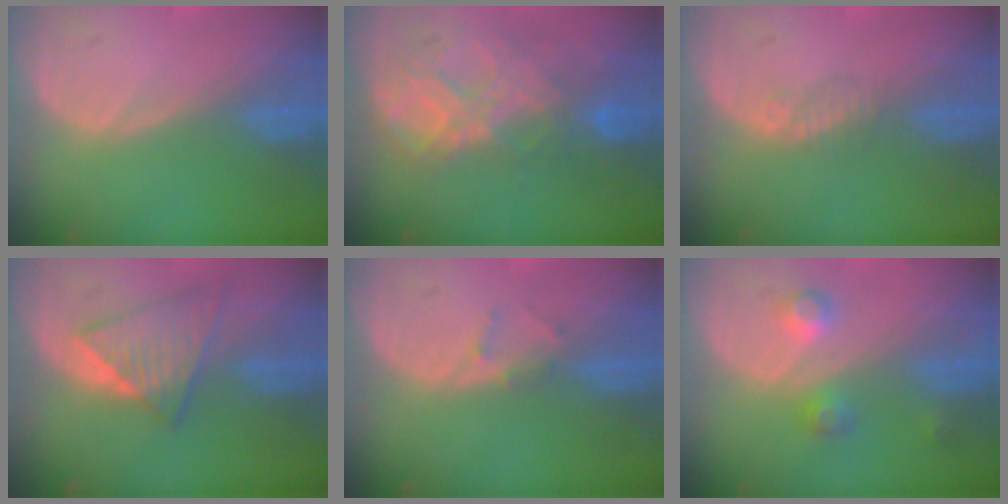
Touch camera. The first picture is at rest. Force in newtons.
{"total": 8.8, "press": 7.6, "slide": 4.5}
{"total": 1.5, "press": 1.3, "slide": 0.9}
{"total": 6.0, "press": 5.9, "slide": 0.7}
{"total": 1.3, "press": 1.1, "slide": 0.8}
{"total": 3.8, "press": 3.8, "slide": 0.1}